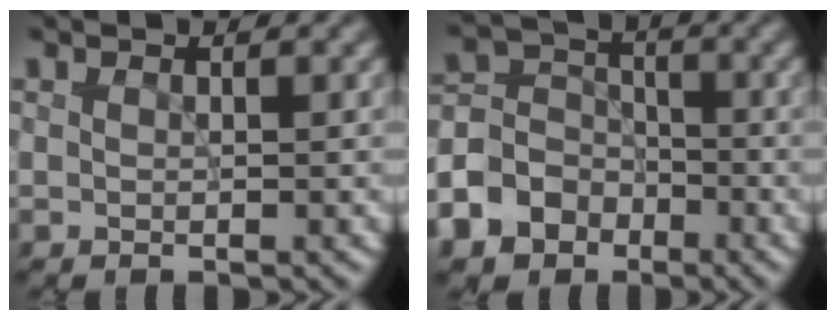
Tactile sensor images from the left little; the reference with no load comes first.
{"total": 8.2, "force": [-4.2, 6.6, 2.4], "torque": [-0.055, -0.008, -0.103]}